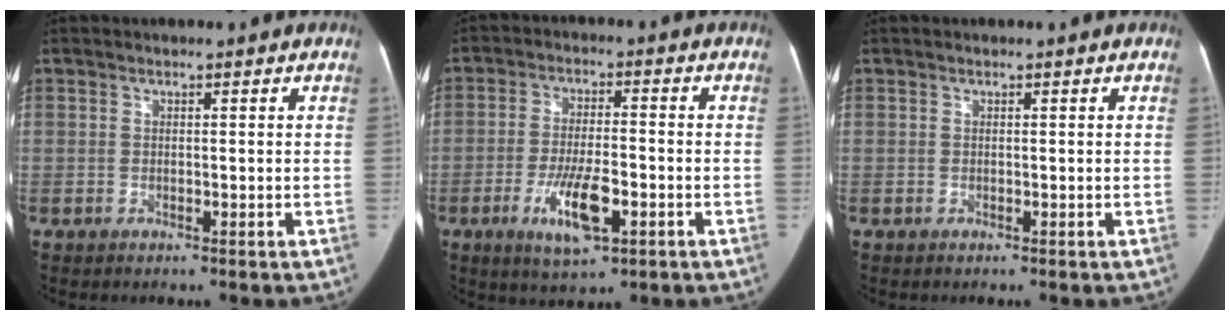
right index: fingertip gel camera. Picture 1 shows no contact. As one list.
[{"total": 8.5, "force": [-3.4, 2.3, 7.5], "torque": [-0.141, -0.012, -0.057]}, {"total": 0.0}]